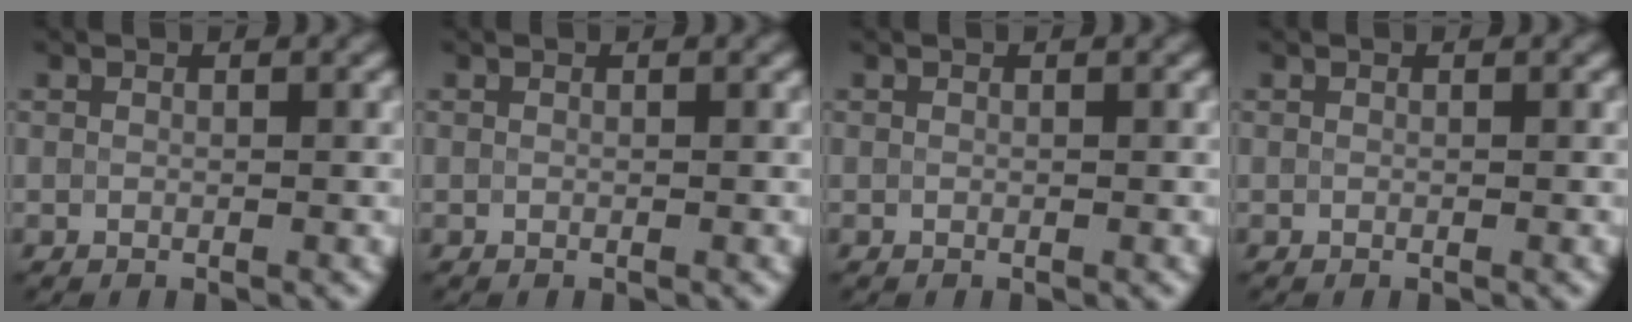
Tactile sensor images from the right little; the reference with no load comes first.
{"total": 0.0}
{"total": 0.0}
{"total": 0.0}